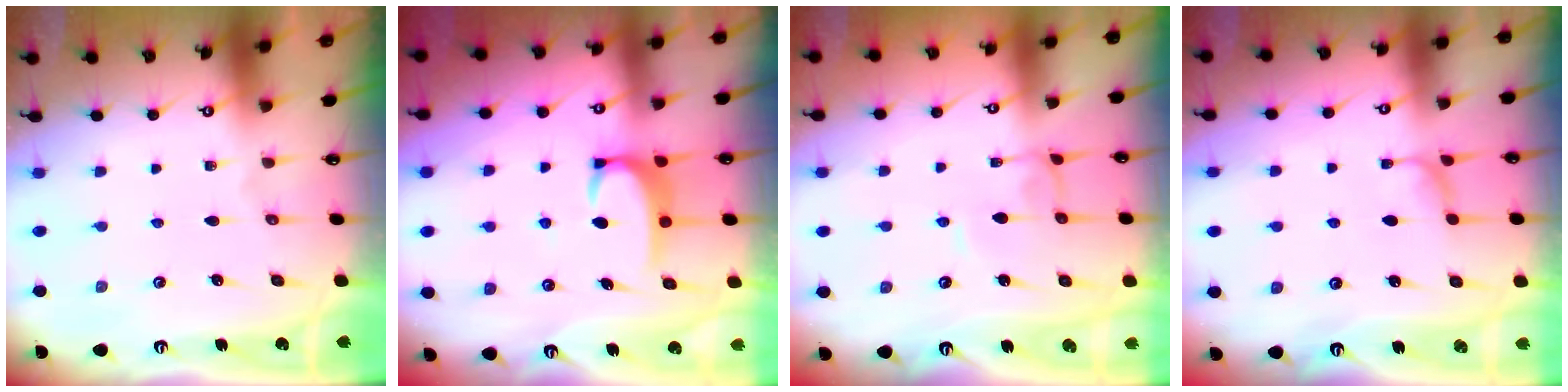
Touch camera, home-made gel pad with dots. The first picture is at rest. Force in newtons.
{"total": 3.5, "press": 3.4, "slide": 0.6}
{"total": 0.8, "press": 0.7, "slide": 0.1}
{"total": 1.6, "press": 1.5, "slide": 0.6}